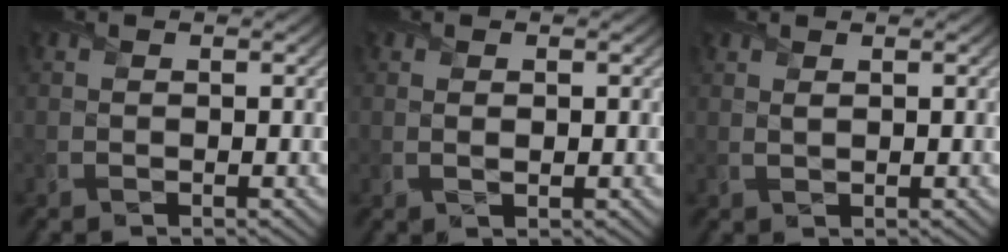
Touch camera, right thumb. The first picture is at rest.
{"total": 1.1, "force": [0.3, 0.6, 0.9], "torque": [-0.020, -0.004, 0.010]}
{"total": 0.9, "force": [0.7, 0.2, 0.5], "torque": [-0.017, -0.001, 0.016]}